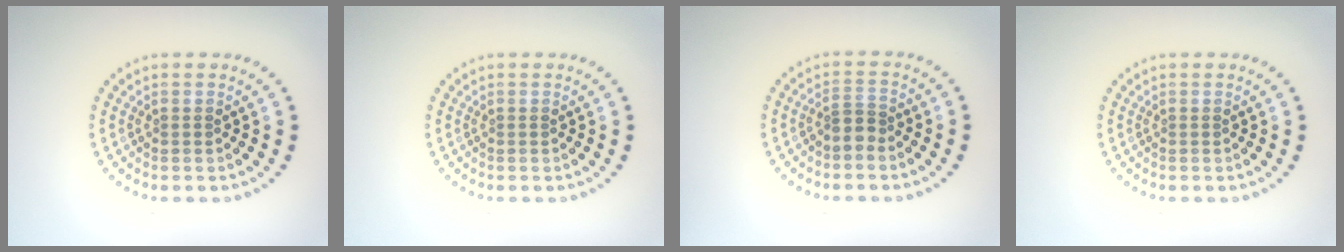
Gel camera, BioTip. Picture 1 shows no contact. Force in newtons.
{"total": 0.0}
{"total": 1.6, "press": 1.1, "slide": 1.1}
{"total": 0.0}